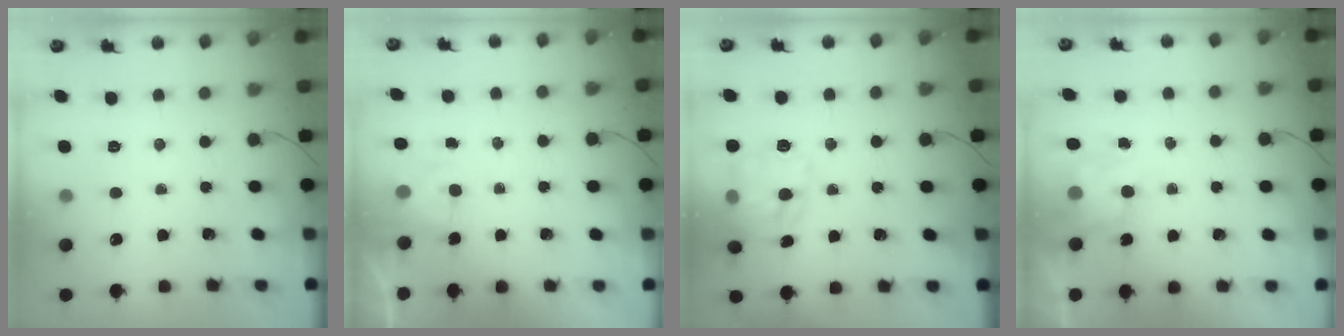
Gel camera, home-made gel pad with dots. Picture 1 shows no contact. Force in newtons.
{"total": 3.8, "press": 3.7, "slide": 1.1}
{"total": 13.8, "press": 13.7, "slide": 1.2}
{"total": 6.1, "press": 6.1, "slide": 0.2}